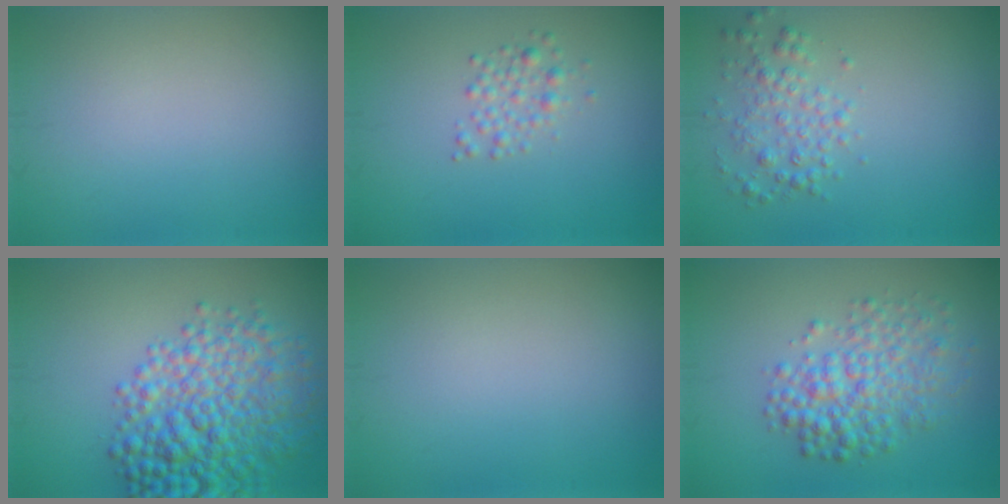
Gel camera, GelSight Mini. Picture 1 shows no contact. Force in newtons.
{"total": 1.7, "press": 1.7, "slide": 0.0}
{"total": 2.5, "press": 2.5, "slide": 0.1}
{"total": 8.1, "press": 8.1, "slide": 0.2}
{"total": 0.0}
{"total": 5.0, "press": 5.0, "slide": 0.1}